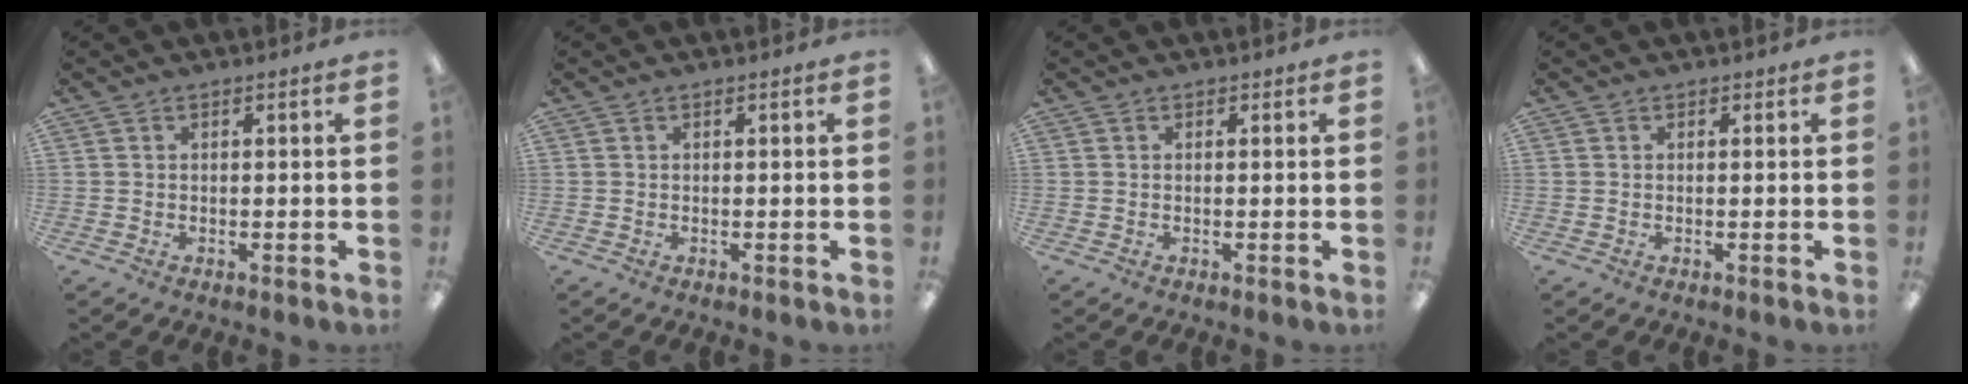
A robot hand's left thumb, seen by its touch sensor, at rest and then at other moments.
{"total": 0.0}
{"total": 0.0}
{"total": 0.0}